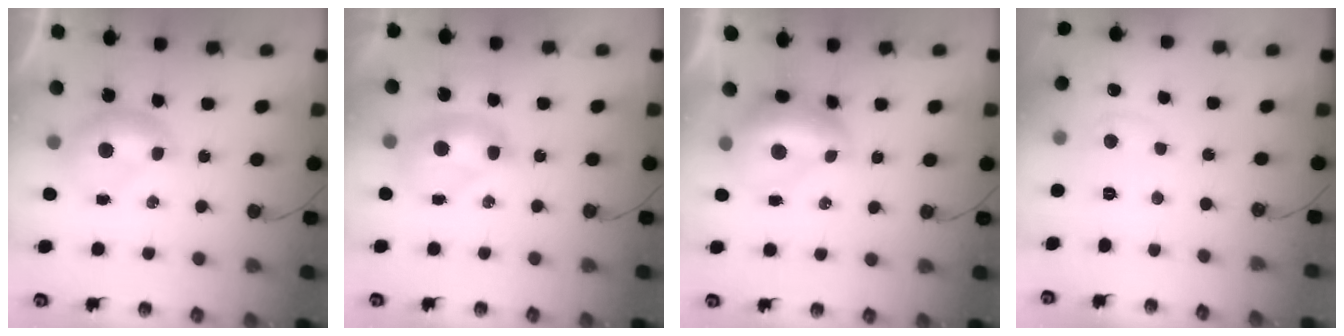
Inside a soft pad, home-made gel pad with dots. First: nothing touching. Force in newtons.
{"total": 2.7, "press": 2.7, "slide": 0.1}
{"total": 2.9, "press": 2.8, "slide": 0.7}
{"total": 1.0, "press": 0.7, "slide": 0.7}